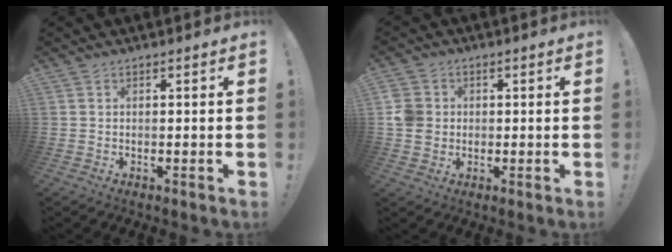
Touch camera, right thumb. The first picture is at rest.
{"total": 6.9, "force": [0.4, 6.2, 3.0], "torque": [-0.071, 0.008, 0.009]}